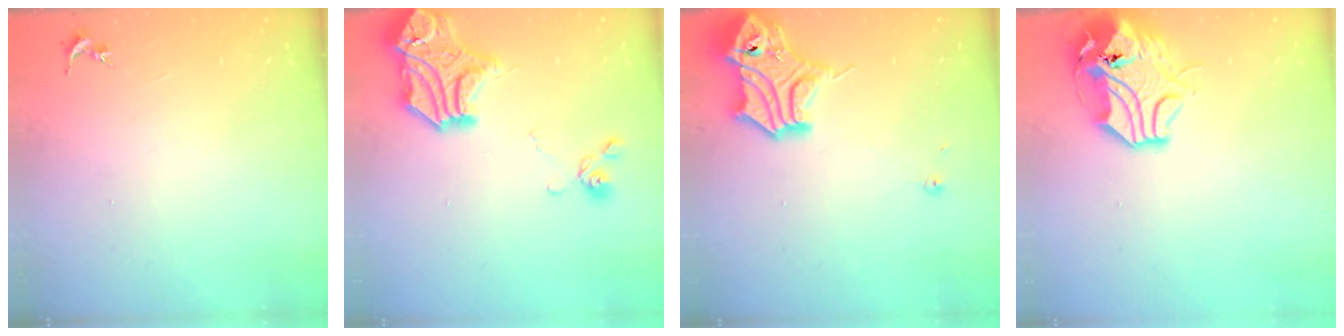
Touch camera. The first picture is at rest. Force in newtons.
{"total": 18.9, "press": 18.7, "slide": 2.7}
{"total": 15.5, "press": 15.4, "slide": 1.8}
{"total": 13.8, "press": 13.6, "slide": 2.0}